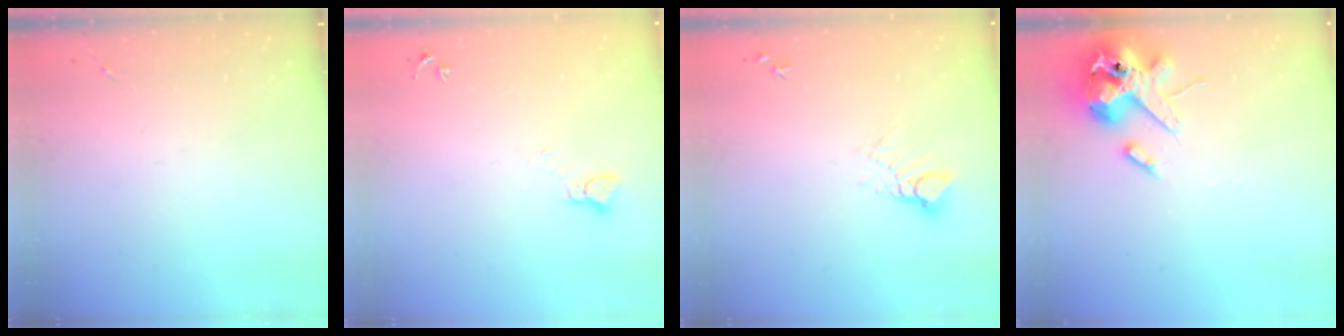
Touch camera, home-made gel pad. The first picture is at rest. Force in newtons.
{"total": 2.2, "press": 2.2, "slide": 0.2}
{"total": 4.4, "press": 4.4, "slide": 0.1}
{"total": 13.7, "press": 13.5, "slide": 2.3}